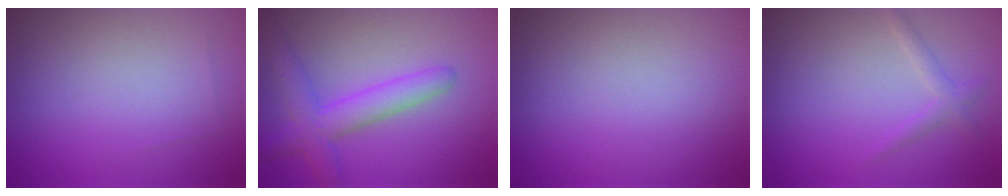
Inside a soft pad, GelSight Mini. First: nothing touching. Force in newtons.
{"total": 4.3, "press": 4.3, "slide": 0.3}
{"total": 0.0}
{"total": 1.5, "press": 1.5, "slide": 0.1}